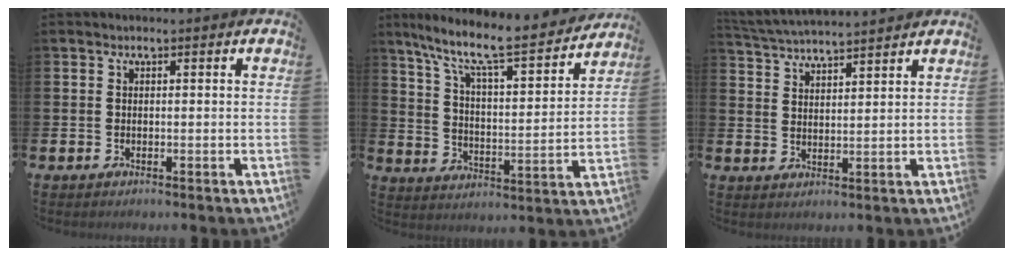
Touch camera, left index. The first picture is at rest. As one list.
[{"total": 9.5, "force": [8.3, 1.2, 4.5], "torque": [-0.118, -0.059, 0.134]}, {"total": 4.3, "force": [4.2, -0.2, 0.4], "torque": [-0.025, -0.025, 0.076]}]